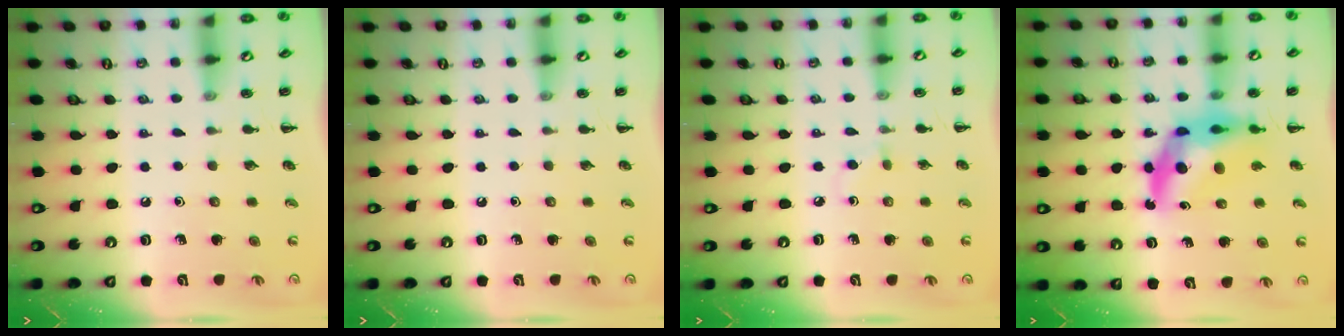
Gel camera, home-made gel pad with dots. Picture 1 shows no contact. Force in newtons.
{"total": 0.0}
{"total": 2.7, "press": 2.5, "slide": 0.9}
{"total": 10.7, "press": 10.2, "slide": 3.4}